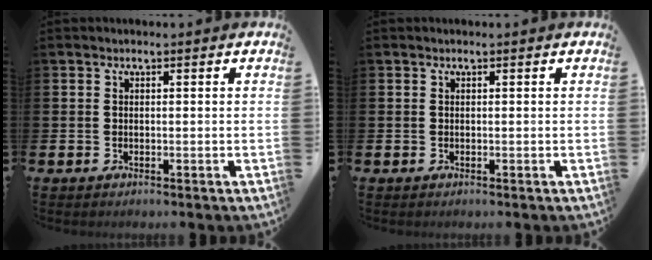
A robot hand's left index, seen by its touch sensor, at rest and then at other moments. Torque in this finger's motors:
{"motor_torque": [0.00, 0.00, 0.01, -0.01]}